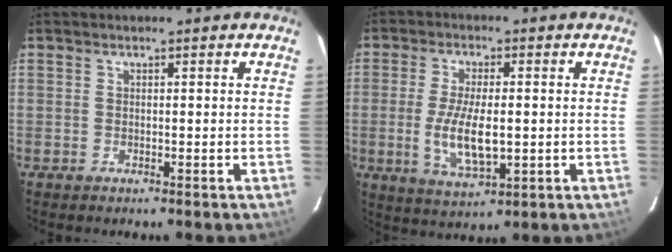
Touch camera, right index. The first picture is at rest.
{"total": 9.5, "force": [-1.2, 3.6, 8.8], "torque": [-0.173, -0.014, -0.018]}